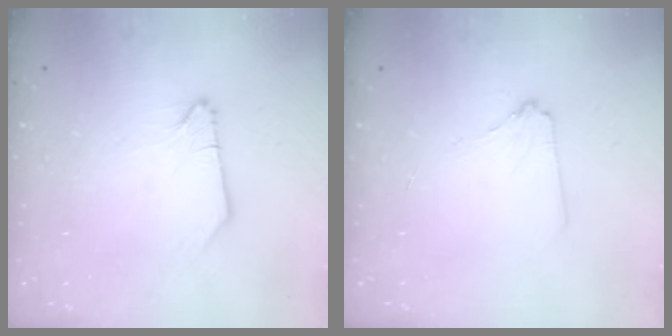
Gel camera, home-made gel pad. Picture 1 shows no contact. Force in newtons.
{"total": 2.3, "press": 2.3, "slide": 0.2}